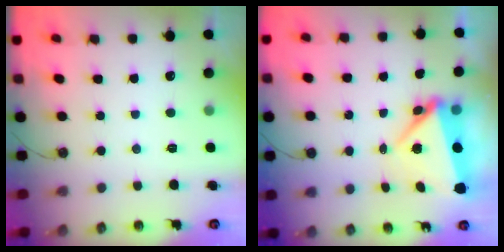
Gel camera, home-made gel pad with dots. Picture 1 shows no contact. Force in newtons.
{"total": 8.8, "press": 6.2, "slide": 6.3}